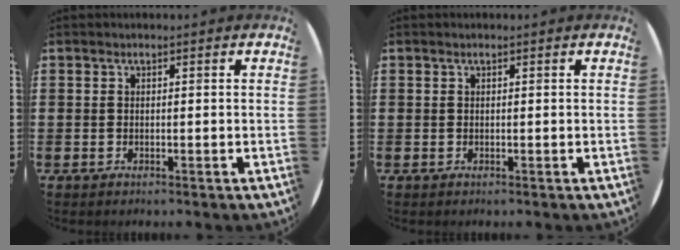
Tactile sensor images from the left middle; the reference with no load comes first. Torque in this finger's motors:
{"motor_torque": [-0.15, 0.02, 0.04, 0.01]}